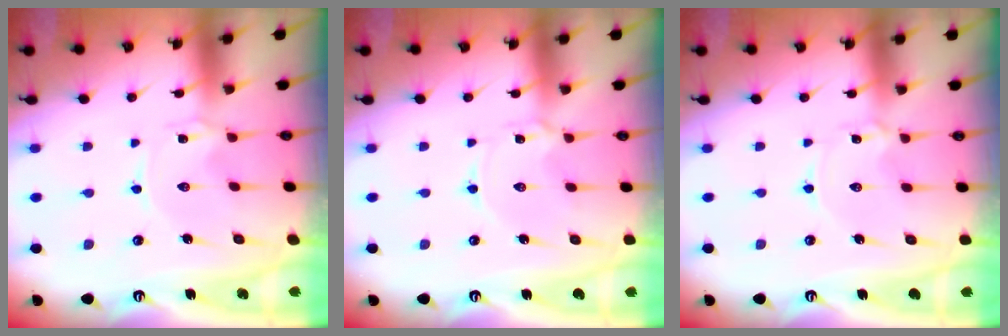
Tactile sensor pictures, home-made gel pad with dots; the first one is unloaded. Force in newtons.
{"total": 2.5, "press": 2.5, "slide": 0.3}
{"total": 0.9, "press": 0.9, "slide": 0.1}